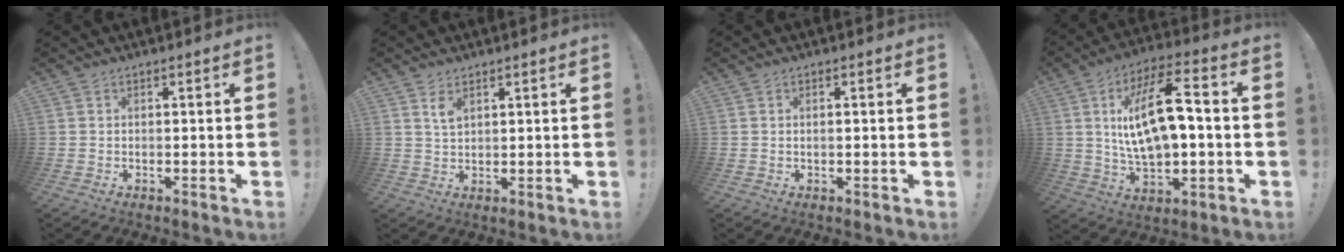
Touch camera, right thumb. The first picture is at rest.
{"total": 3.5, "force": [2.2, 1.7, 2.3], "torque": [-0.039, -0.010, 0.038]}
{"total": 0.6, "force": [0.0, 0.1, 0.6], "torque": [-0.012, 0.000, 0.000]}
{"total": 18.4, "force": [2.3, 8.3, 16.3], "torque": [-0.275, 0.000, 0.030]}